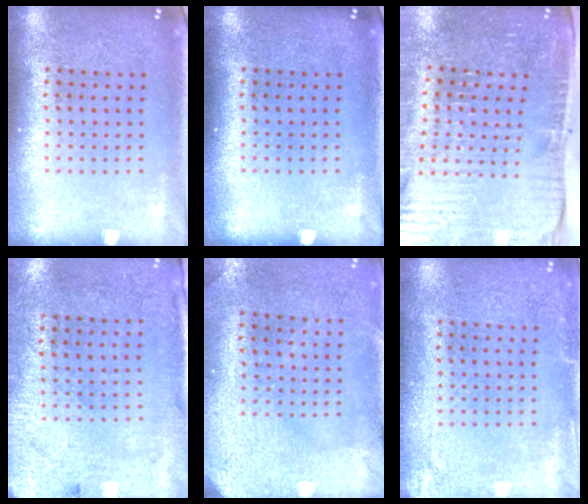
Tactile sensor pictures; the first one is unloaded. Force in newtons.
{"total": 0.0}
{"total": 4.8, "press": 4.1, "slide": 2.4}
{"total": 2.7, "press": 2.2, "slide": 1.5}
{"total": 3.0, "press": 2.6, "slide": 1.4}
{"total": 2.3, "press": 2.3, "slide": 0.3}